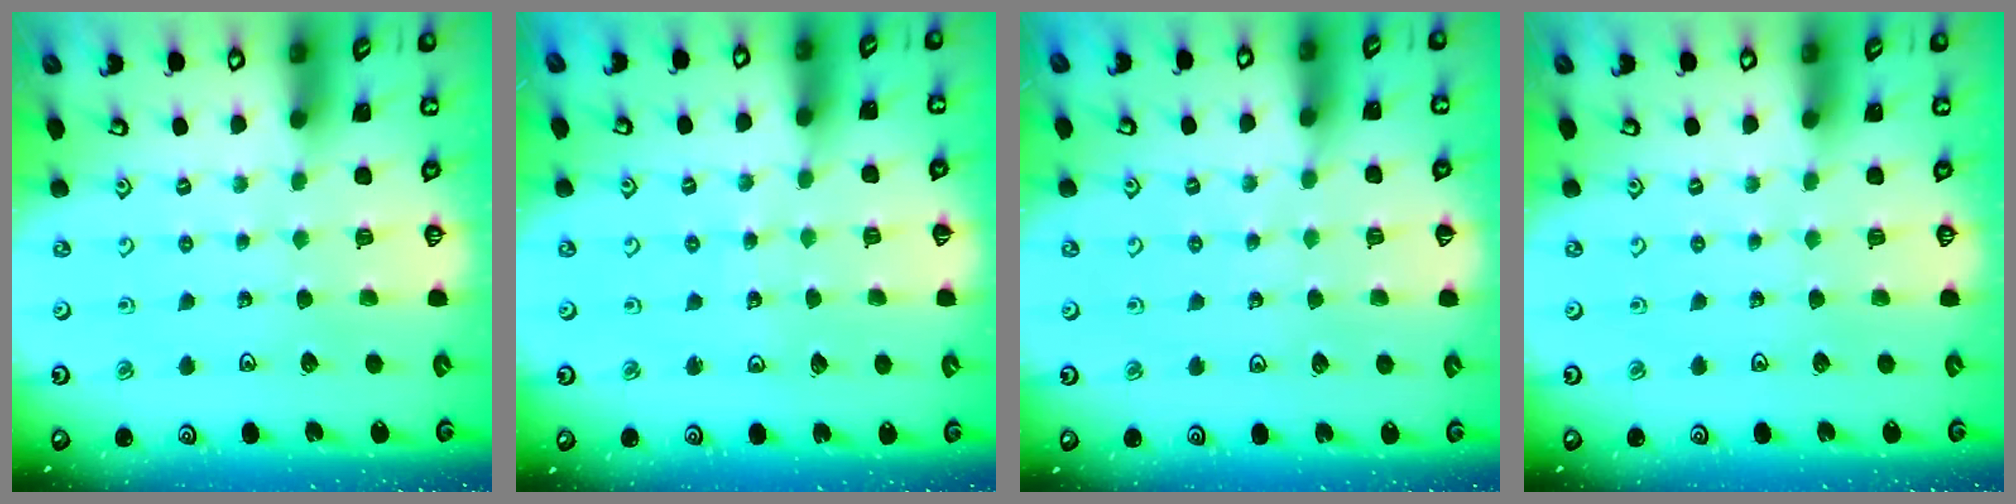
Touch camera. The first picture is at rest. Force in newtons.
{"total": 5.0, "press": 5.0, "slide": 0.4}
{"total": 3.5, "press": 3.5, "slide": 0.4}
{"total": 0.0}